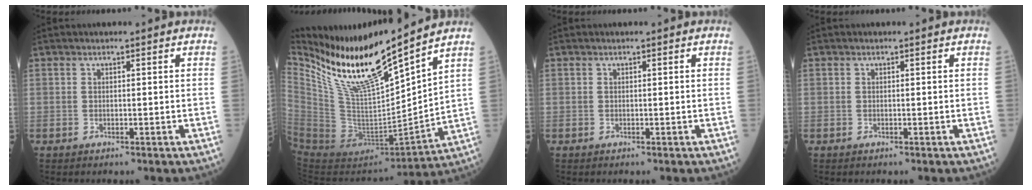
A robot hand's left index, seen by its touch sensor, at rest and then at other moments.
{"total": 18.3, "force": [14.8, 1.5, 10.7], "torque": [-0.201, -0.030, 0.294]}
{"total": 0.0}
{"total": 0.0}